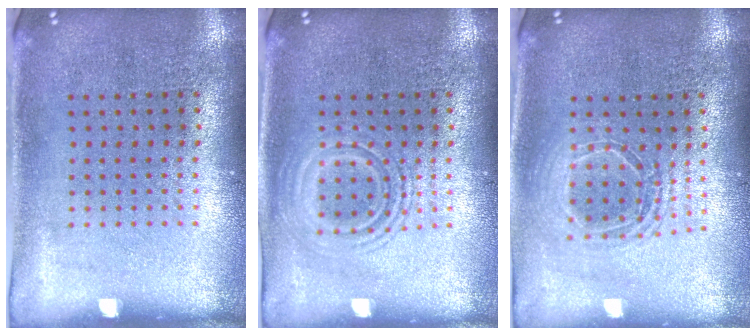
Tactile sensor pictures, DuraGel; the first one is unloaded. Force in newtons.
{"total": 2.7, "press": 2.7, "slide": 0.4}
{"total": 1.8, "press": 1.5, "slide": 1.0}